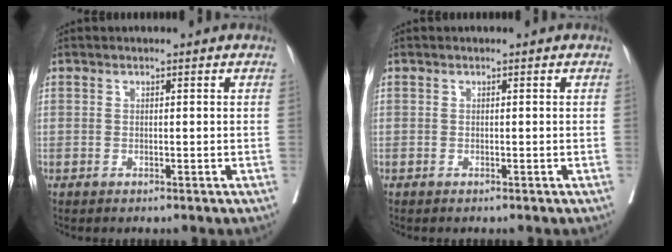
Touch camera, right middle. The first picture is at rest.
{"total": 0.0}